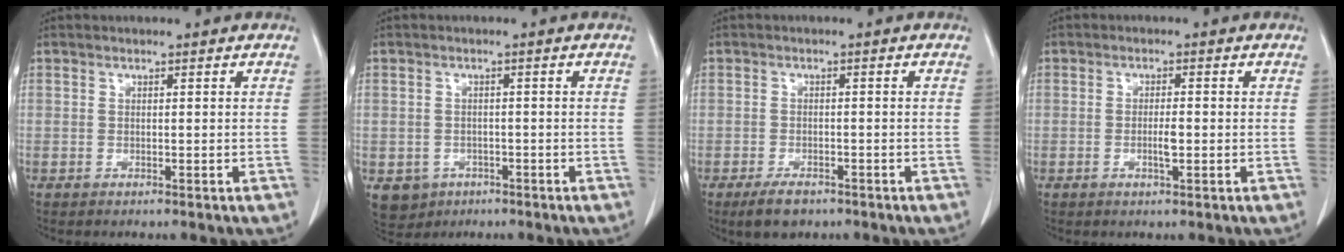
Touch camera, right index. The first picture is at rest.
{"total": 5.4, "force": [-2.6, 4.6, 1.1], "torque": [-0.015, 0.004, -0.031]}
{"total": 4.0, "force": [-2.7, 1.9, 2.2], "torque": [-0.042, -0.004, -0.038]}
{"total": 2.4, "force": [-0.6, 0.3, 2.3], "torque": [-0.046, -0.002, -0.010]}